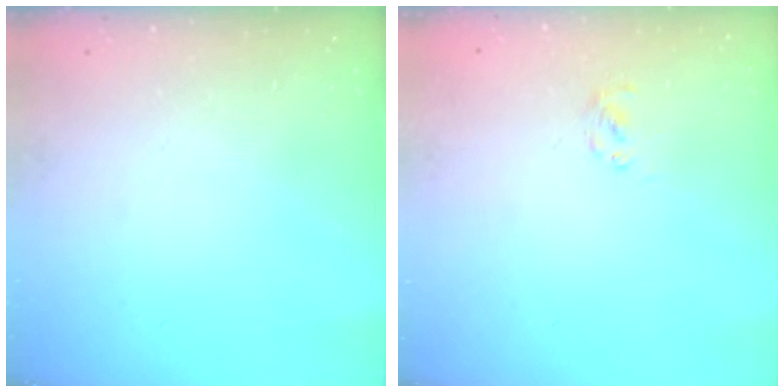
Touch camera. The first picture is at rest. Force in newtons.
{"total": 1.4, "press": 1.0, "slide": 0.9}